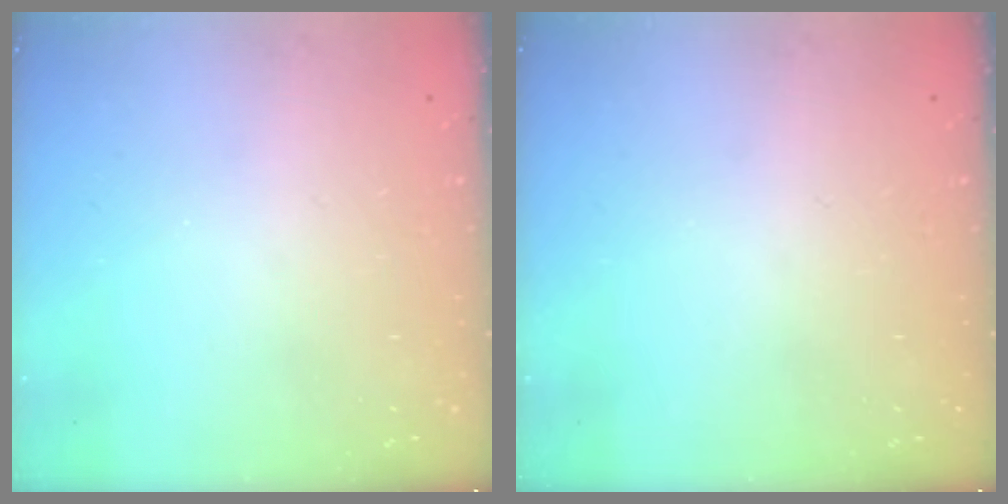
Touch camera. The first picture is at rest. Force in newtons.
{"total": 0.0}